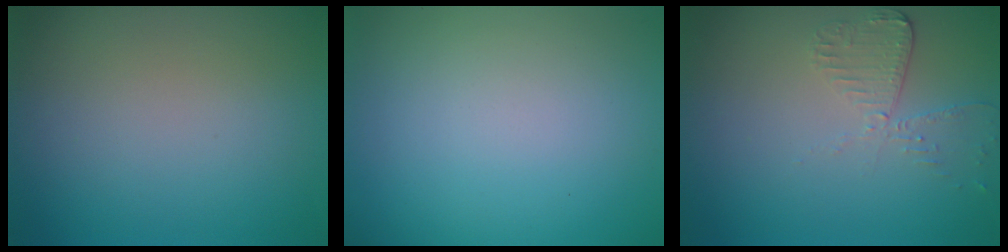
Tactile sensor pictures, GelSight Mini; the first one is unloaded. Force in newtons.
{"total": 0.0}
{"total": 2.6, "press": 2.3, "slide": 1.2}